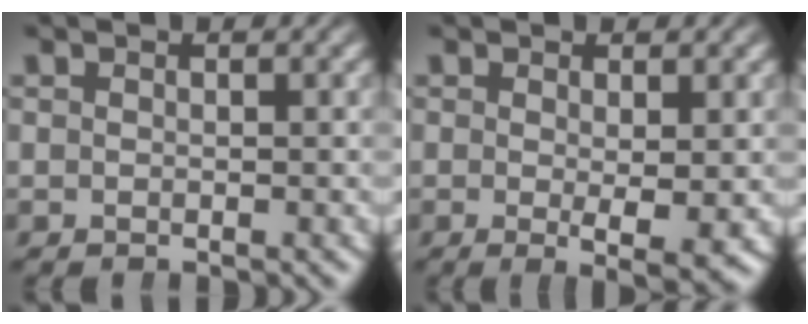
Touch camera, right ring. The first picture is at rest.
{"total": 3.0, "force": [-0.6, 0.4, 2.9], "torque": [-0.044, -0.022, -0.002]}